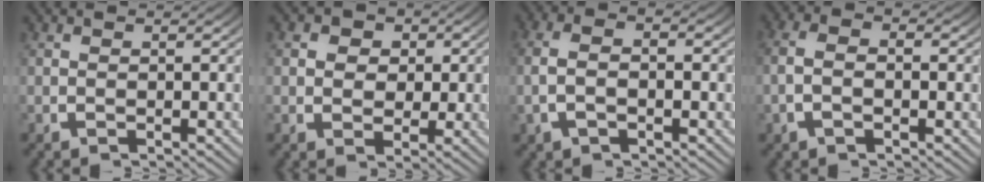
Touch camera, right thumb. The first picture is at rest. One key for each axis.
{"total": 5.2, "fx": 1.0, "fy": 4.2, "fz": 2.9, "tx": -0.041, "ty": -0.016, "tz": 0.020}
{"total": 4.1, "fx": -0.3, "fy": 2.4, "fz": 3.3, "tx": -0.079, "ty": -0.001, "tz": -0.005}
{"total": 3.5, "fx": -0.3, "fy": 2.0, "fz": 2.8, "tx": -0.067, "ty": -0.001, "tz": -0.007}